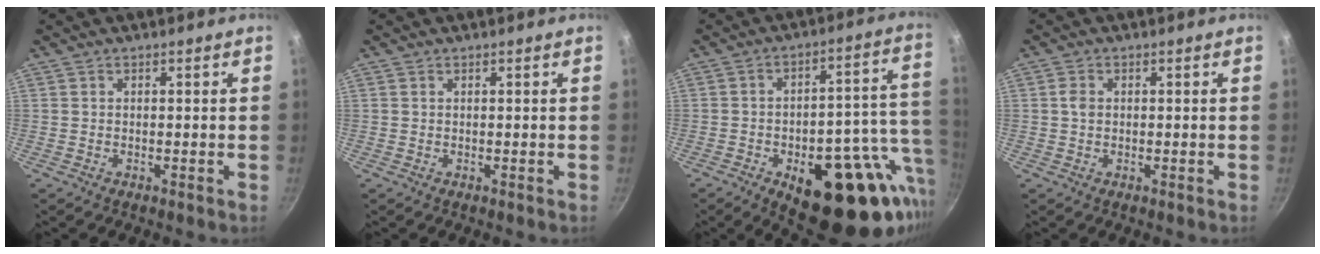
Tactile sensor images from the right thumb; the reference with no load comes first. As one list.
[{"total": 0.0}, {"total": 26.1, "force": [-8.4, 12.0, 21.5], "torque": [-0.231, 0.021, -0.105]}, {"total": 1.9, "force": [0.1, 1.5, 1.2], "torque": [-0.021, 0.002, 0.000]}]